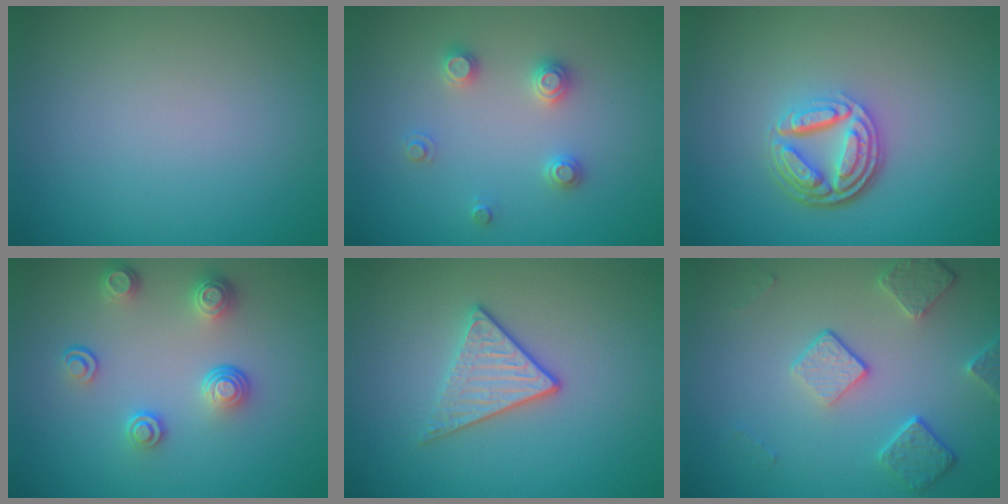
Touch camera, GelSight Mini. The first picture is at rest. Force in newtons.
{"total": 2.3, "press": 2.3, "slide": 0.2}
{"total": 4.9, "press": 3.6, "slide": 3.2}
{"total": 3.7, "press": 2.8, "slide": 2.4}
{"total": 2.9, "press": 2.6, "slide": 1.4}
{"total": 4.0, "press": 3.2, "slide": 2.5}